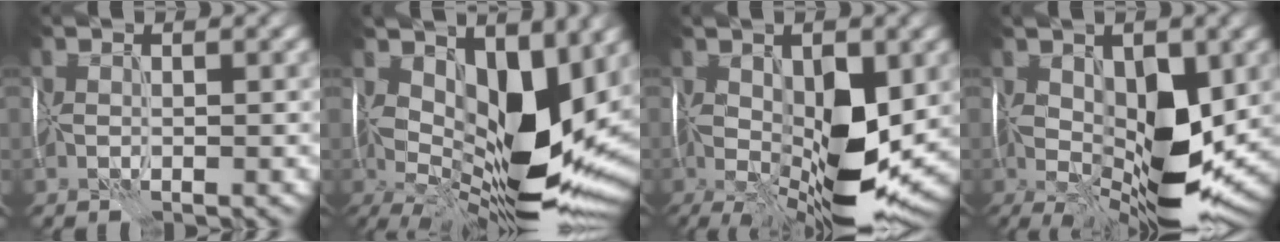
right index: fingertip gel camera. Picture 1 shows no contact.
{"total": 13.9, "force": [2.8, 6.8, 11.7], "torque": [-0.201, -0.022, 0.056]}
{"total": 12.1, "force": [-0.9, 5.5, 10.7], "torque": [-0.198, -0.018, -0.010]}
{"total": 11.2, "force": [0.3, 5.5, 9.8], "torque": [-0.175, -0.012, 0.005]}